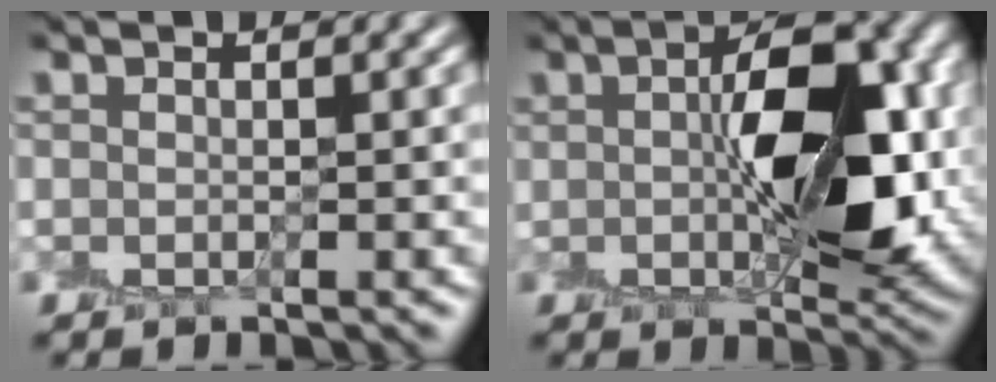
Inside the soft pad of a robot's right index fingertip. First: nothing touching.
{"total": 9.6, "force": [0.5, 4.4, 8.5], "torque": [-0.129, 0.009, 0.013]}